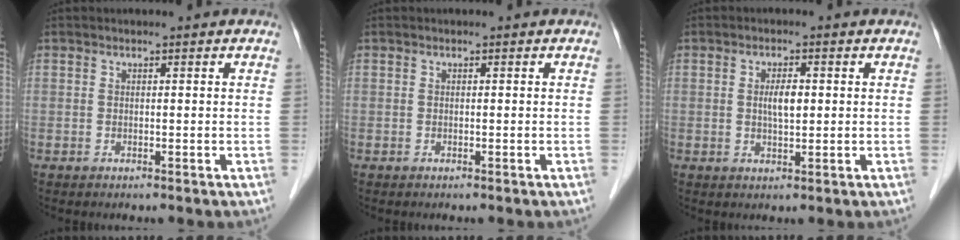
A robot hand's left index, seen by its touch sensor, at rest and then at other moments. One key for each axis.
{"total": 0.0}
{"total": 3.0, "fx": 0.3, "fy": 0.9, "fz": 2.8, "tx": -0.050, "ty": 0.002, "tz": 0.006}